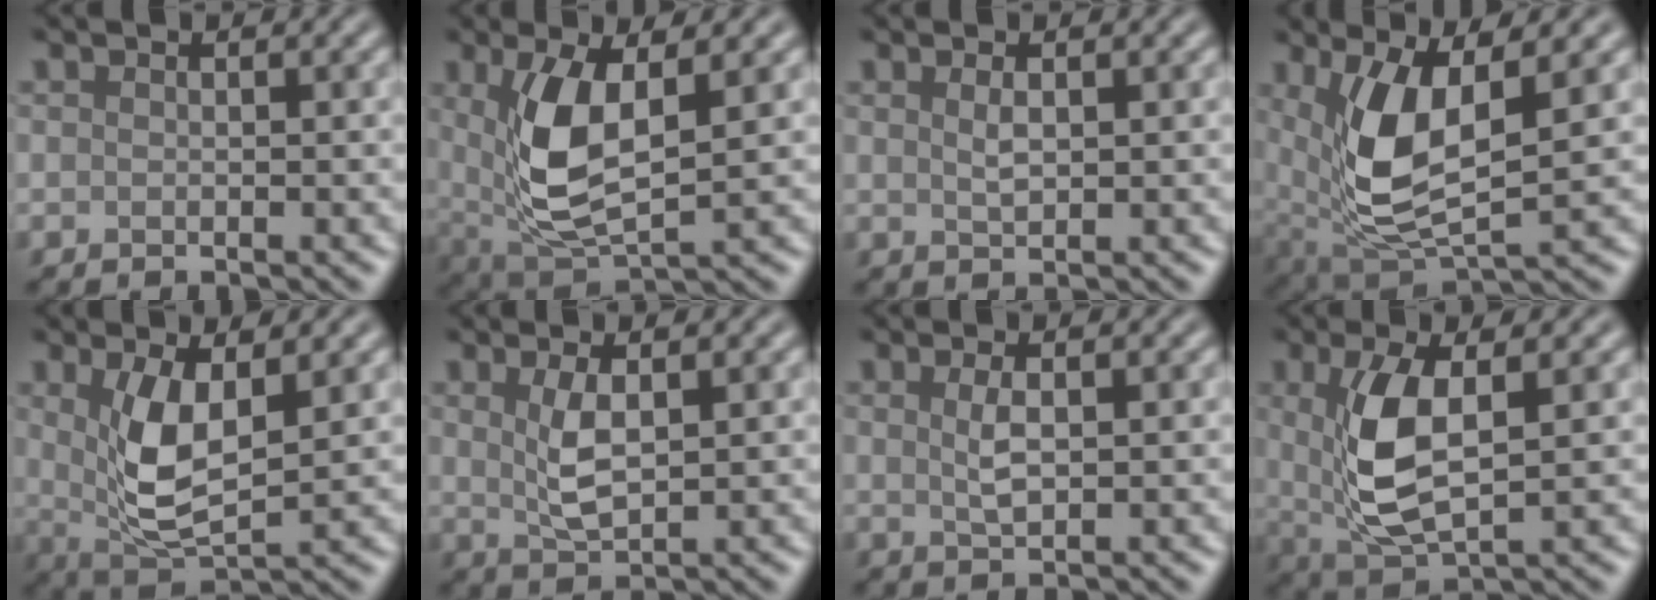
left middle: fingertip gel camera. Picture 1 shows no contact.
{"total": 6.4, "force": [0.9, 2.7, 5.7], "torque": [-0.128, -0.015, 0.032]}
{"total": 0.8, "force": [0.3, 0.2, 0.7], "torque": [-0.015, 0.000, 0.015]}
{"total": 7.5, "force": [1.2, 3.2, 6.6], "torque": [-0.155, -0.015, 0.035]}
{"total": 5.0, "force": [0.8, 1.8, 4.5], "torque": [-0.099, -0.013, 0.029]}
{"total": 2.5, "force": [0.5, 0.7, 2.4], "torque": [-0.056, -0.004, 0.022]}
{"total": 1.5, "force": [0.2, 0.4, 1.4], "torque": [-0.031, -0.001, 0.014]}
{"total": 5.9, "force": [0.5, 2.3, 5.4], "torque": [-0.123, -0.012, 0.025]}